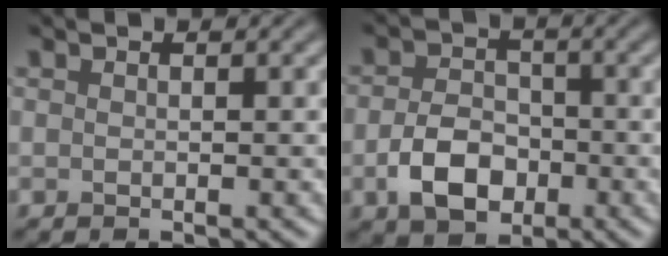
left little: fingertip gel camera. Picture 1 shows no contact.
{"total": 4.9, "force": [-1.8, 3.4, 3.0], "torque": [-0.055, -0.002, -0.038]}